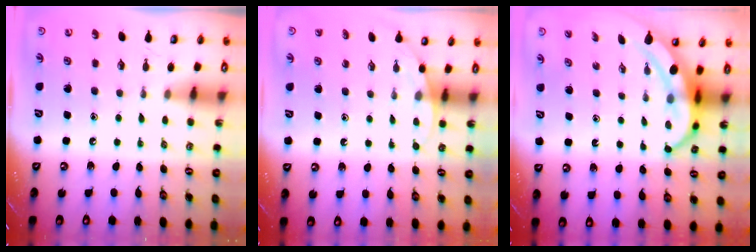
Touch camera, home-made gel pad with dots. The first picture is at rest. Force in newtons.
{"total": 4.6, "press": 4.5, "slide": 0.4}
{"total": 6.1, "press": 6.1, "slide": 0.6}